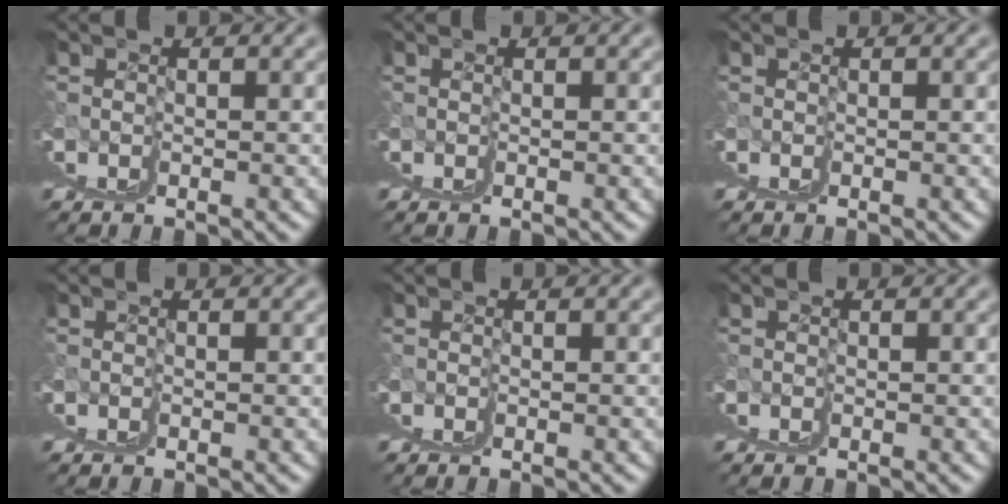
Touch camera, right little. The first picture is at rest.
{"total": 0.0}
{"total": 0.0}
{"total": 0.0}
{"total": 0.0}
{"total": 0.0}